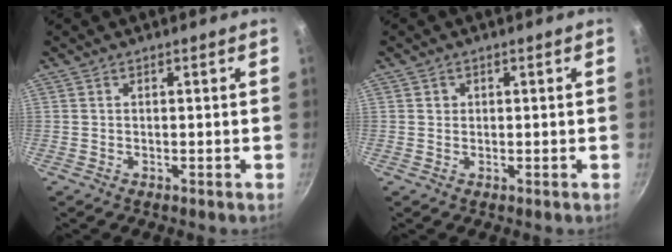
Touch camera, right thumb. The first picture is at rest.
{"total": 1.0, "force": [0.2, 0.9, 0.2], "torque": [0.004, 0.001, 0.003]}